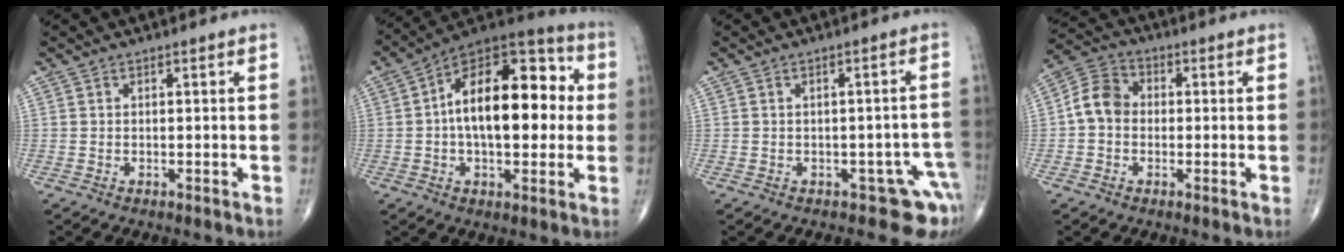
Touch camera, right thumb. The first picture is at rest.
{"total": 21.5, "force": [1.5, 11.2, 18.4], "torque": [-0.260, 0.036, 0.012]}
{"total": 5.5, "force": [-3.0, 3.1, 3.4], "torque": [0.000, 0.026, -0.035]}
{"total": 7.0, "force": [-0.4, 5.7, 4.0], "torque": [-0.061, 0.025, -0.022]}